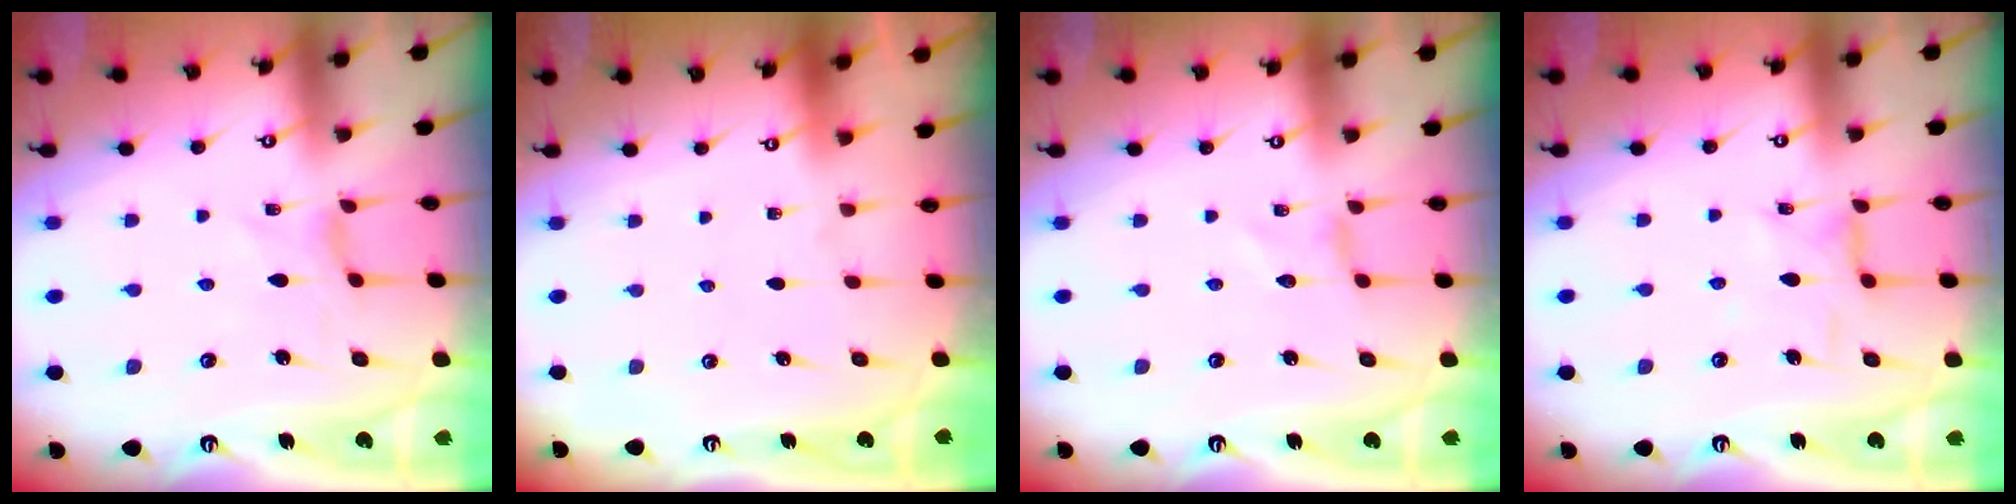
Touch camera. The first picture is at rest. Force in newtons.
{"total": 0.0}
{"total": 0.0}
{"total": 3.8, "press": 3.8, "slide": 0.3}